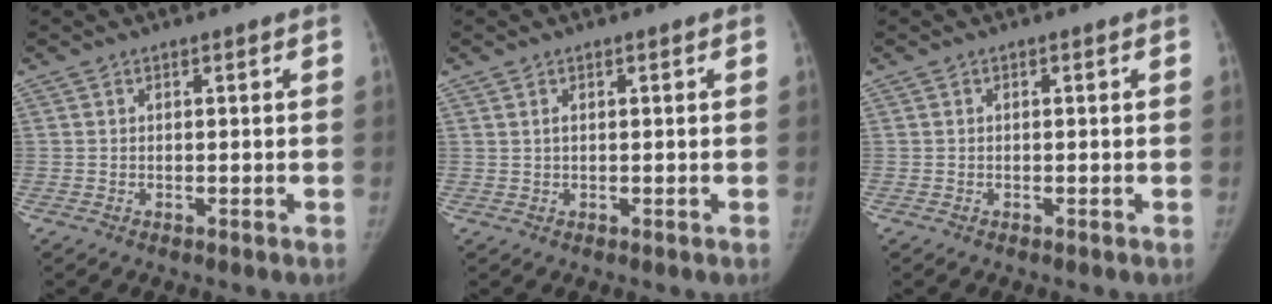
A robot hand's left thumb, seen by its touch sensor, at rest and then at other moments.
{"total": 0.7, "force": [0.3, 0.4, 0.6], "torque": [-0.012, 0.004, 0.008]}
{"total": 0.0}